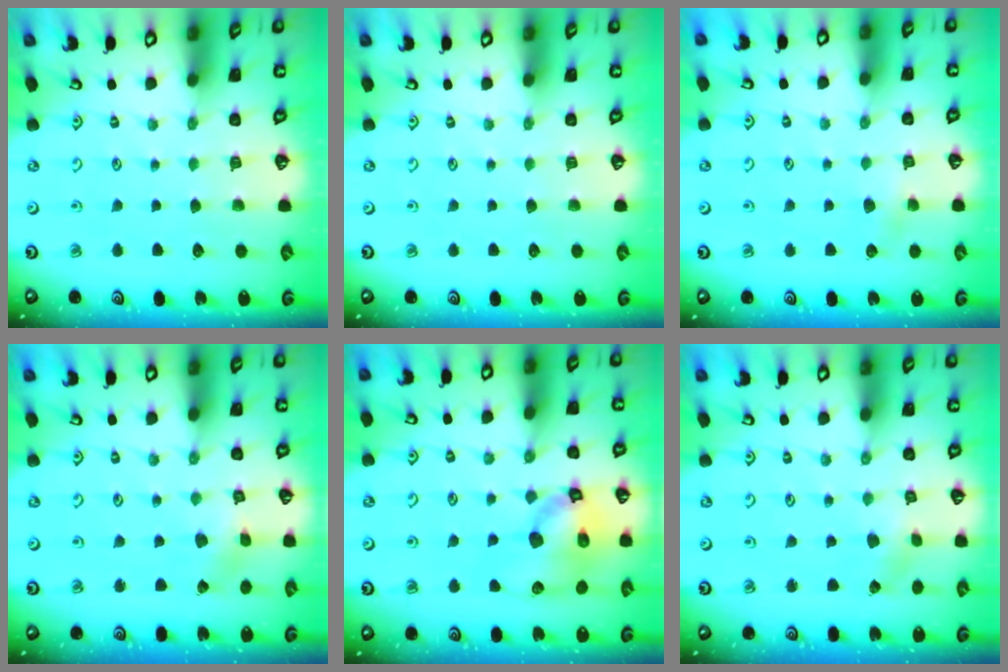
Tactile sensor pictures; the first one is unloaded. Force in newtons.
{"total": 0.0}
{"total": 3.8, "press": 3.7, "slide": 0.4}
{"total": 2.1, "press": 2.1, "slide": 0.2}
{"total": 15.0, "press": 14.8, "slide": 2.1}
{"total": 2.1, "press": 2.1, "slide": 0.2}